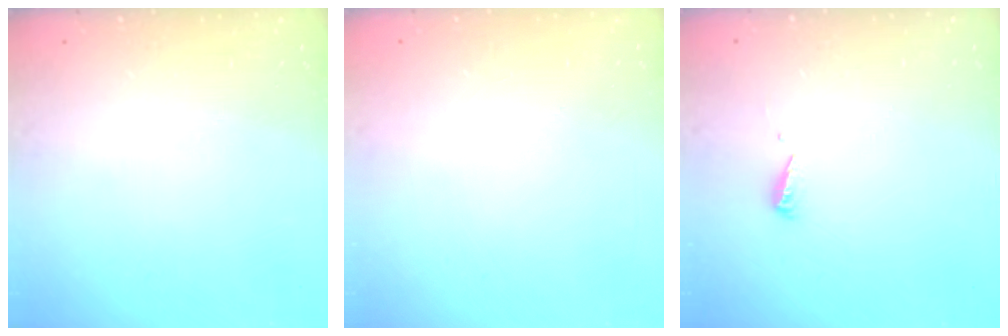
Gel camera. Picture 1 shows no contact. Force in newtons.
{"total": 0.9, "press": 0.9, "slide": 0.0}
{"total": 2.5, "press": 2.5, "slide": 0.1}